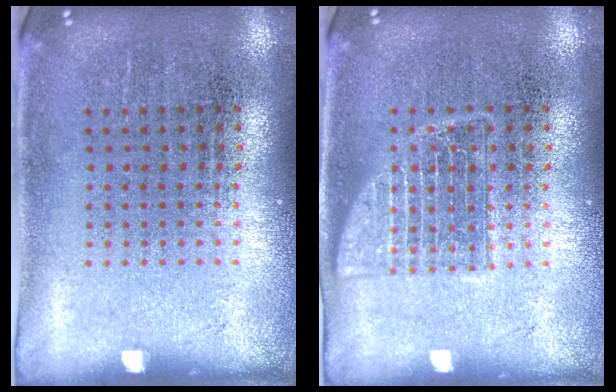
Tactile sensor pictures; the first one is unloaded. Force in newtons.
{"total": 2.2, "press": 2.1, "slide": 0.5}